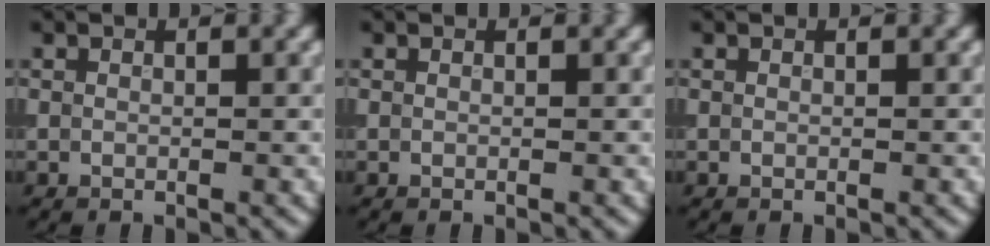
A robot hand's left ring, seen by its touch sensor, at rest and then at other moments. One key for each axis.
{"total": 0.0}
{"total": 0.0}